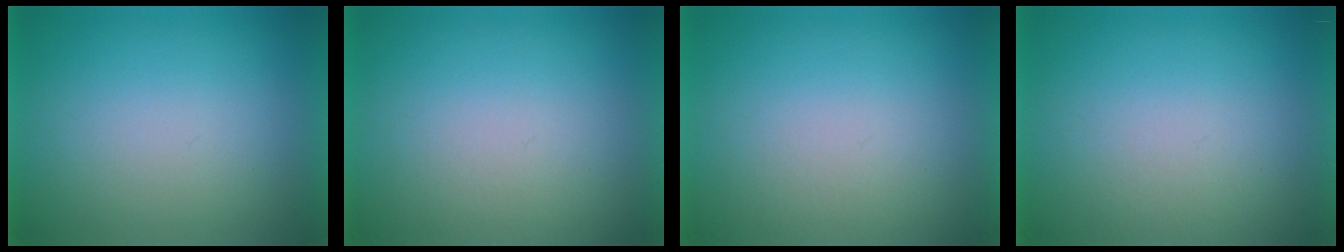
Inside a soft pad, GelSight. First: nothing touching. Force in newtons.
{"total": 2.0}
{"total": 2.0}
{"total": 1.5}